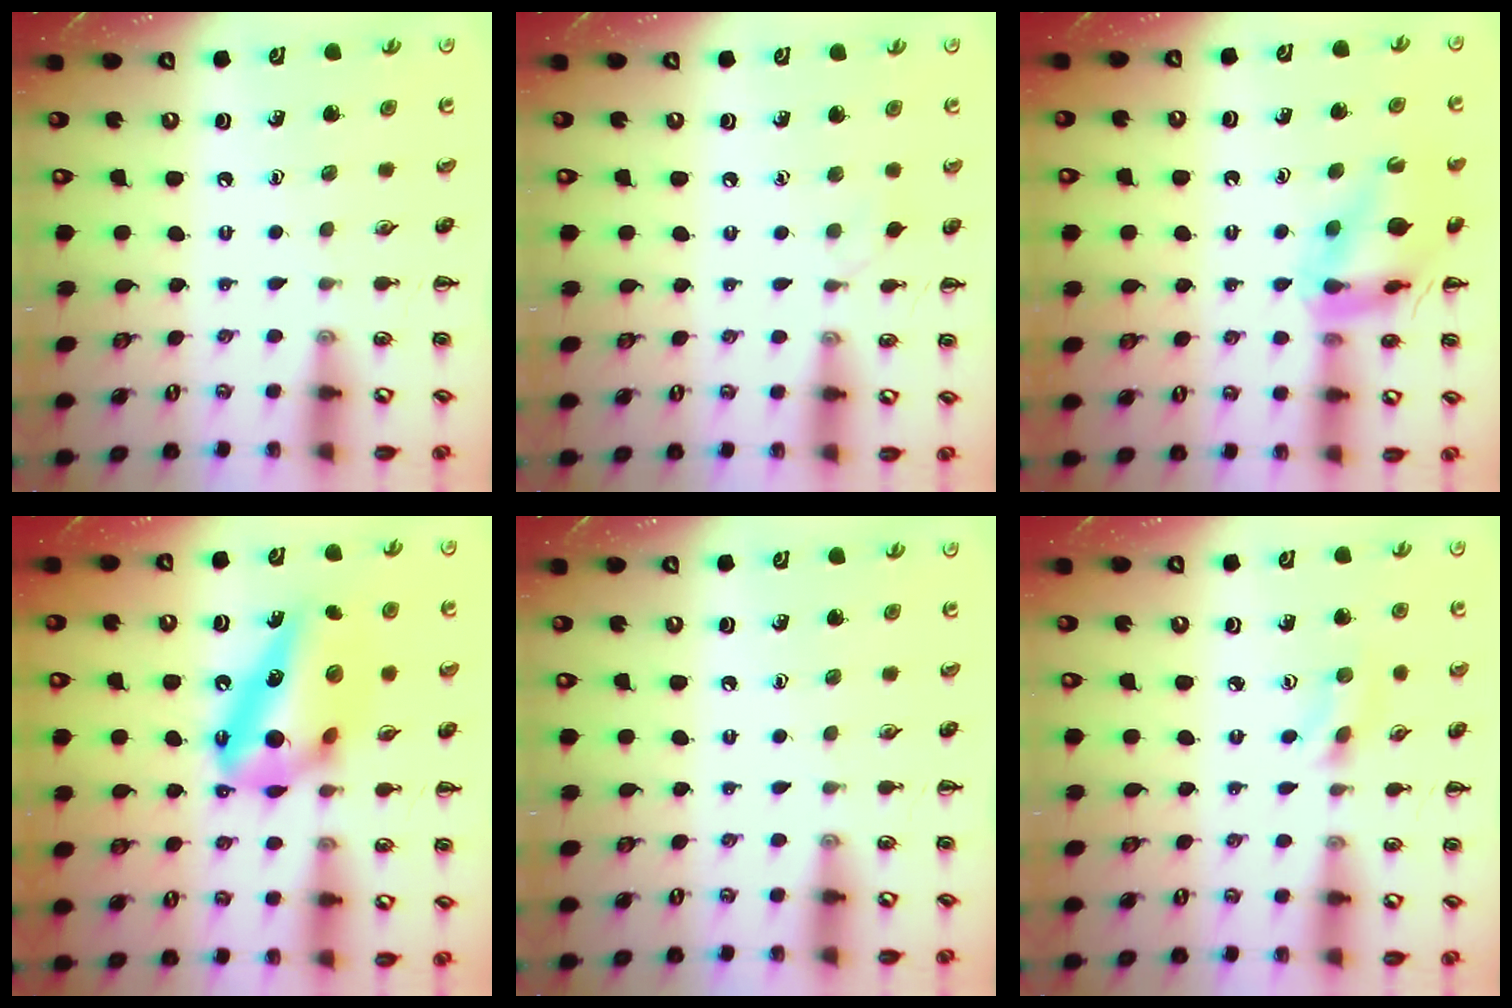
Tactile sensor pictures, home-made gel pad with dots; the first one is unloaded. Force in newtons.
{"total": 2.9, "press": 2.7, "slide": 1.1}
{"total": 15.5, "press": 15.4, "slide": 1.8}
{"total": 17.9, "press": 17.9, "slide": 0.5}
{"total": 0.0}
{"total": 1.9, "press": 1.7, "slide": 0.8}